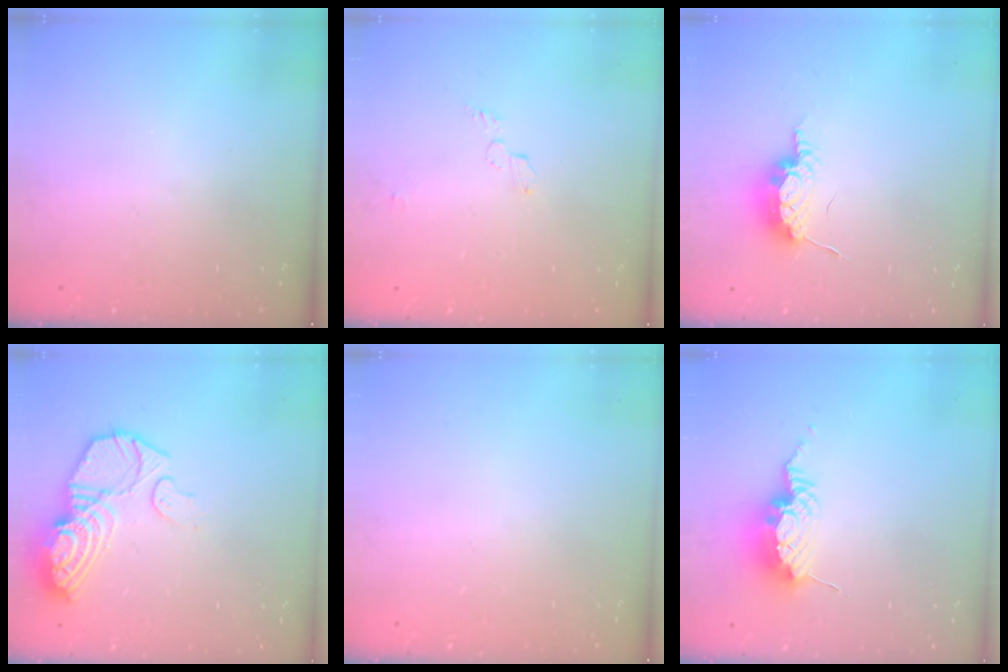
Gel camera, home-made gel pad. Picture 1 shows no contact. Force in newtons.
{"total": 3.9, "press": 3.9, "slide": 0.4}
{"total": 8.6, "press": 8.1, "slide": 2.7}
{"total": 14.5, "press": 14.4, "slide": 1.5}
{"total": 0.0}
{"total": 10.0, "press": 10.0, "slide": 1.1}